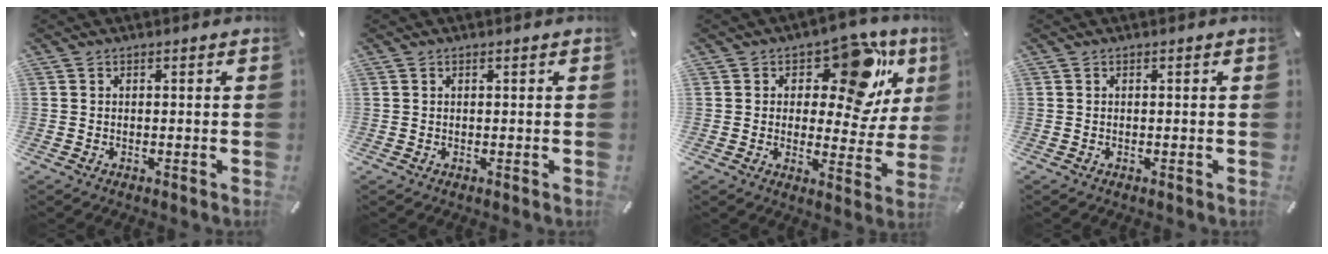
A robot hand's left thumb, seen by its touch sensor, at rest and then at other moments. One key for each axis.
{"total": 0.0}
{"total": 16.2, "fx": 8.0, "fy": 8.2, "fz": 11.5, "tx": -0.145, "ty": -0.046, "tz": 0.130}
{"total": 0.0}